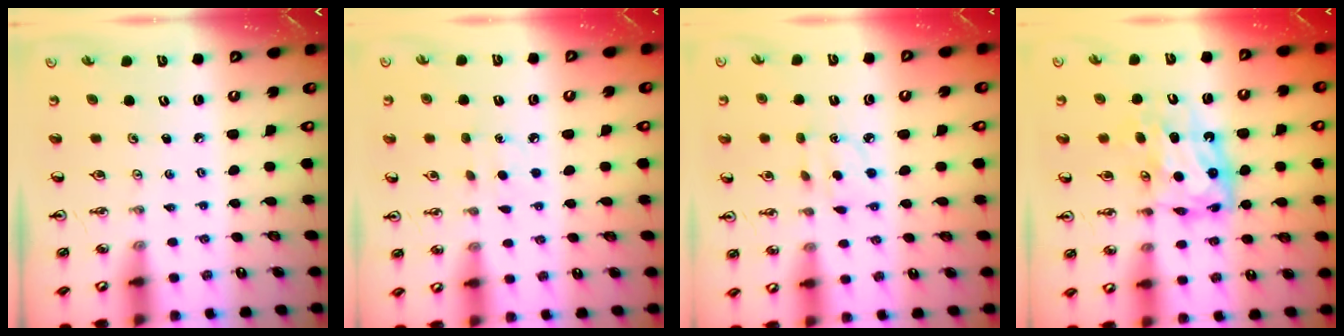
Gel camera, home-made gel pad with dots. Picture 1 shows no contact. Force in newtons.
{"total": 5.0, "press": 5.0, "slide": 0.4}
{"total": 3.7, "press": 3.6, "slide": 0.5}
{"total": 10.2, "press": 10.2, "slide": 0.9}